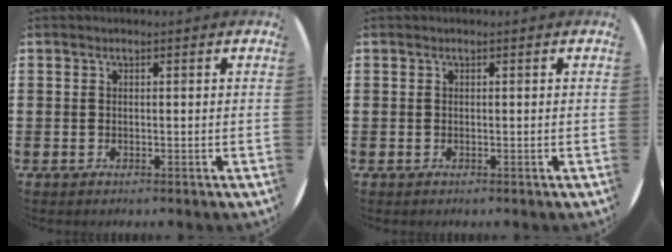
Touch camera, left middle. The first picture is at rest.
{"total": 0.0}